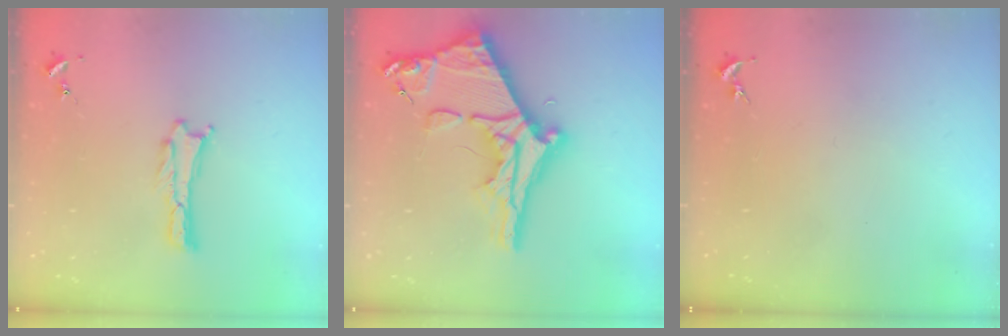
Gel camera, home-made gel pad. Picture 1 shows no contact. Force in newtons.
{"total": 11.4, "press": 11.3, "slide": 1.2}
{"total": 0.0}